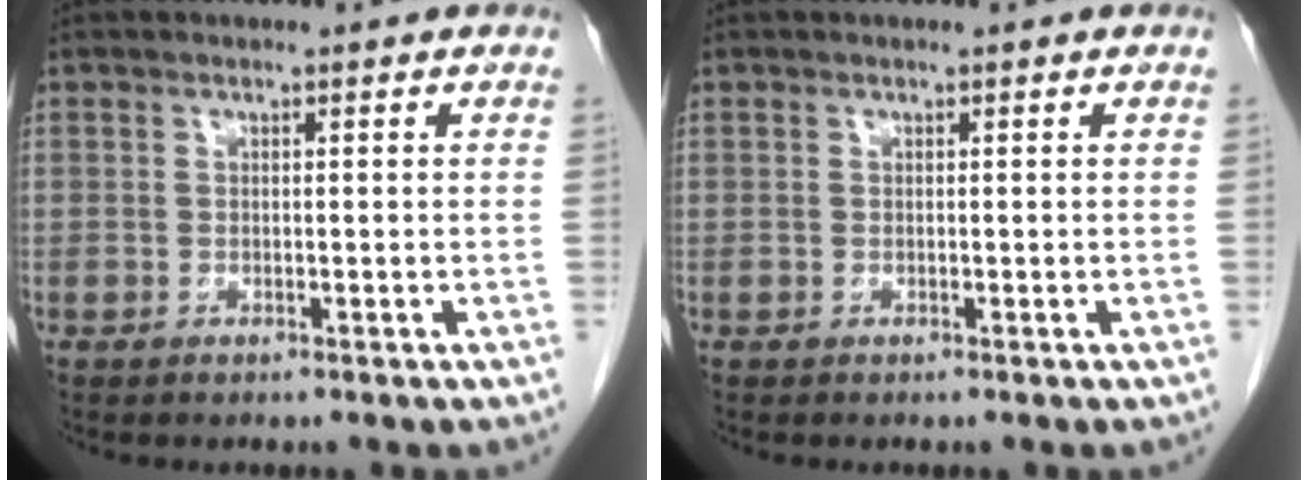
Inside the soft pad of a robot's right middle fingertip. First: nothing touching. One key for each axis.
{"total": 0.0}